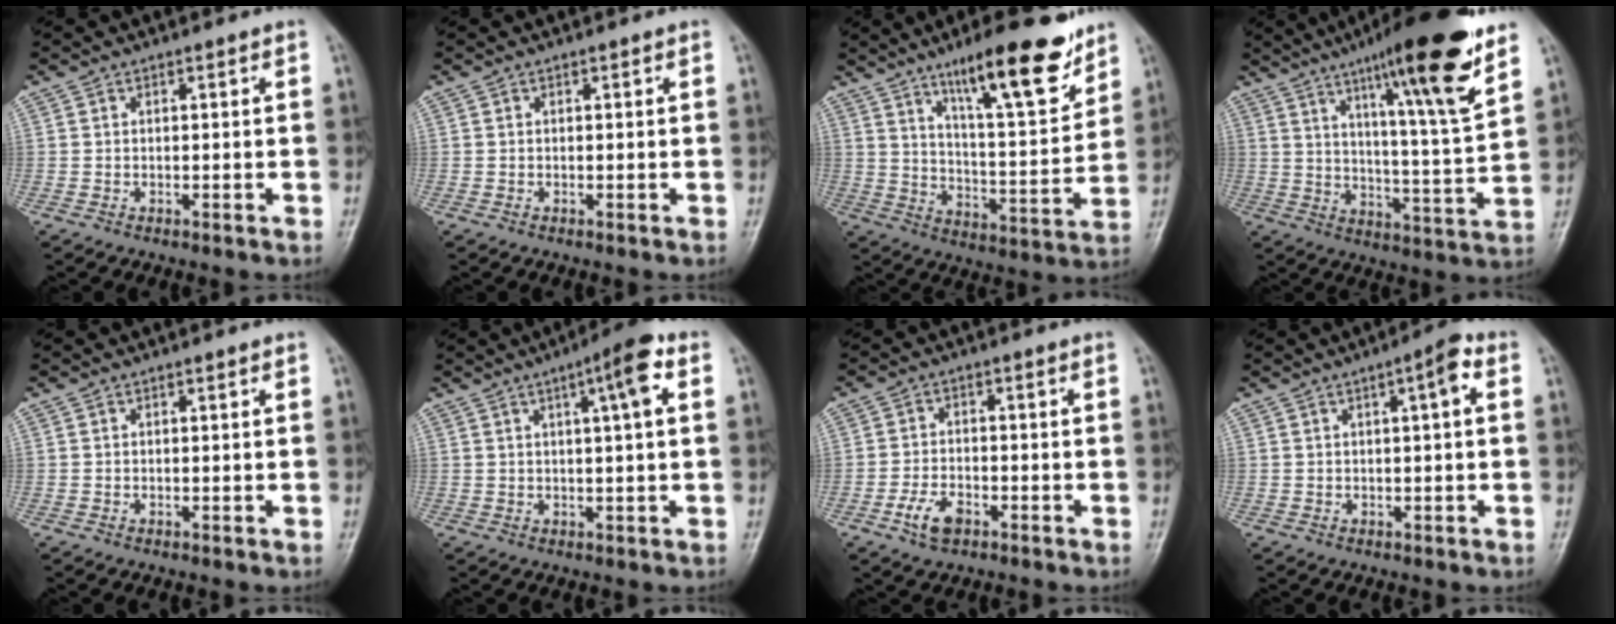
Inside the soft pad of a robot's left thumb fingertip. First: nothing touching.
{"total": 0.0}
{"total": 17.9, "force": [11.9, 4.3, 12.7], "torque": [-0.166, -0.069, 0.193]}
{"total": 19.9, "force": [12.2, 2.0, 15.6], "torque": [-0.216, -0.060, 0.186]}
{"total": 0.0}
{"total": 7.2, "force": [2.4, 1.0, 6.7], "torque": [-0.105, 0.009, 0.032]}
{"total": 4.9, "force": [-2.6, 2.8, 3.1], "torque": [-0.059, 0.013, -0.049]}
{"total": 3.1, "force": [0.8, 0.6, 2.9], "torque": [-0.044, 0.006, 0.008]}